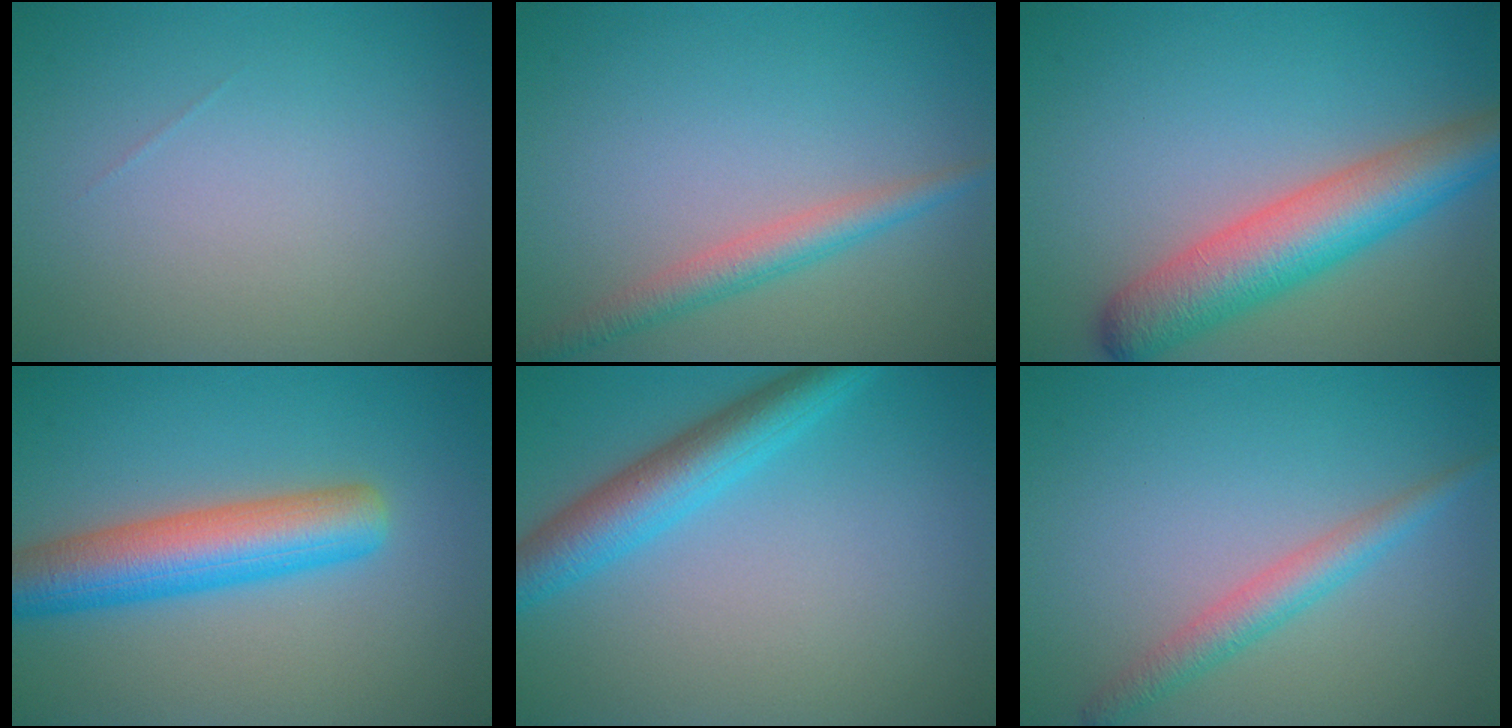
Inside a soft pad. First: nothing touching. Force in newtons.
{"total": 2.8, "press": 2.8, "slide": 0.1}
{"total": 7.2, "press": 7.2, "slide": 0.3}
{"total": 6.9, "press": 6.9, "slide": 0.4}
{"total": 4.9, "press": 4.9, "slide": 0.2}
{"total": 2.7, "press": 2.7, "slide": 0.2}